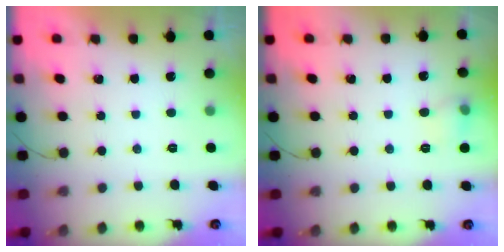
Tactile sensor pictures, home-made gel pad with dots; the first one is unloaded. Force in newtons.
{"total": 6.9, "press": 6.5, "slide": 2.1}